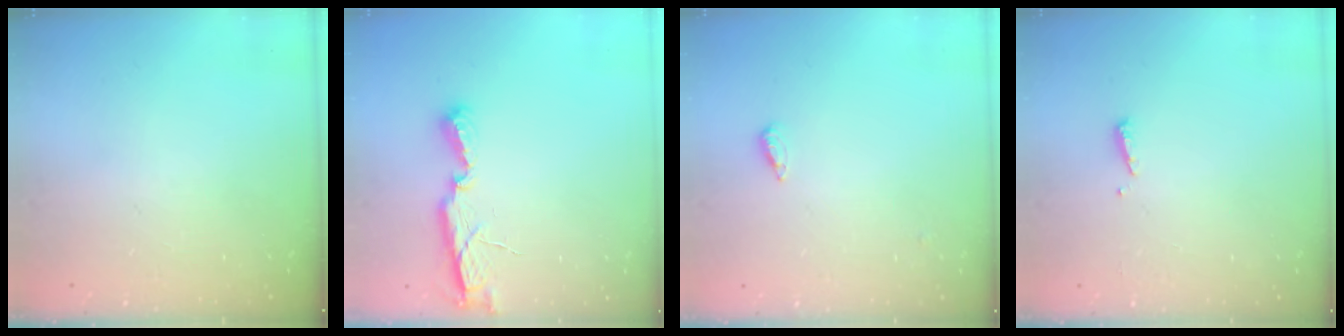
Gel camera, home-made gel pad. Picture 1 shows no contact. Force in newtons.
{"total": 6.7, "press": 6.7, "slide": 0.8}
{"total": 2.2, "press": 2.2, "slide": 0.5}
{"total": 3.7, "press": 3.6, "slide": 0.6}